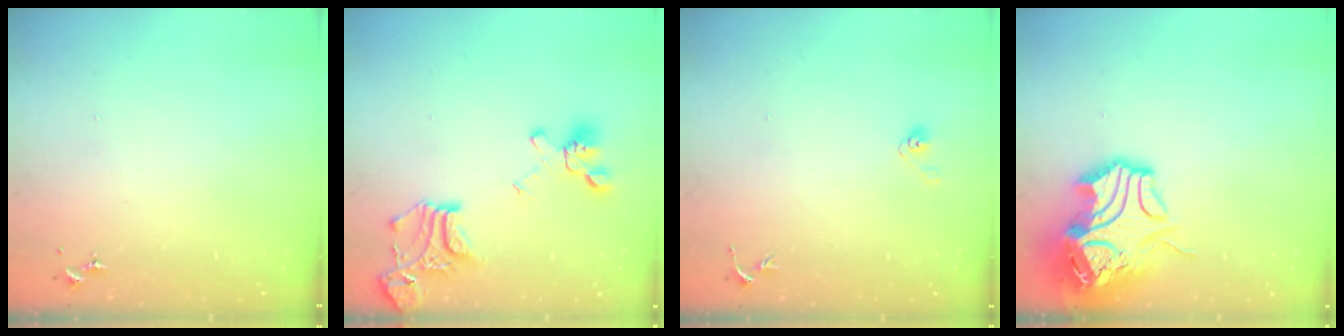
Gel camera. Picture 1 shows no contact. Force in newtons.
{"total": 18.3, "press": 18.2, "slide": 1.7}
{"total": 4.0, "press": 3.3, "slide": 2.2}
{"total": 17.6, "press": 17.4, "slide": 2.5}